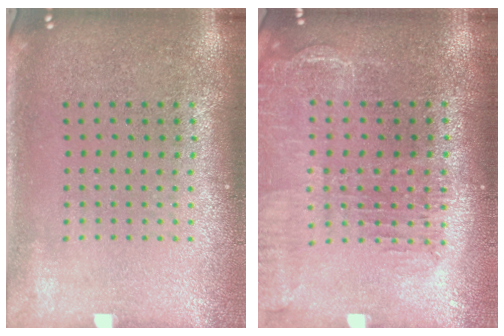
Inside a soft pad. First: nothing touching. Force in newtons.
{"total": 1.6, "press": 1.5, "slide": 0.5}